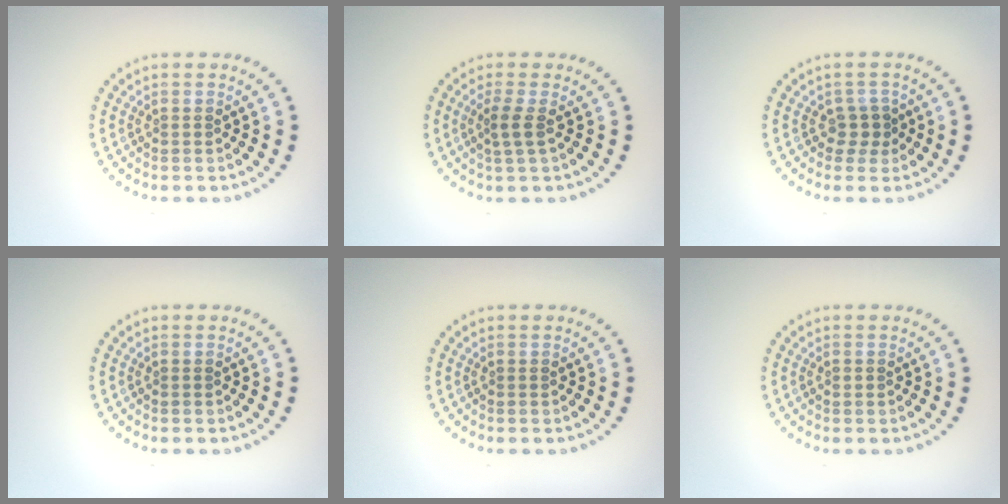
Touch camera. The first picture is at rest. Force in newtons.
{"total": 1.6, "press": 1.2, "slide": 1.0}
{"total": 1.7, "press": 1.4, "slide": 1.1}
{"total": 0.0}
{"total": 0.0}
{"total": 0.7, "press": 0.7, "slide": 0.0}